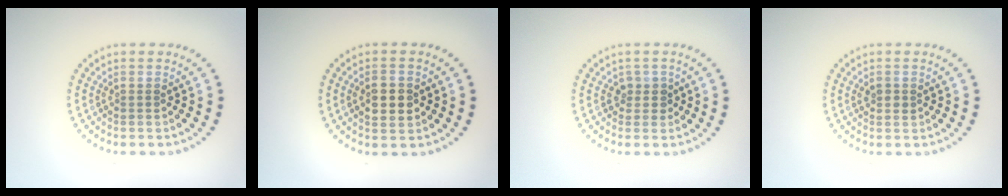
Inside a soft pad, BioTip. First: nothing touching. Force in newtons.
{"total": 2.9, "press": 2.9, "slide": 0.2}
{"total": 1.5, "press": 1.2, "slide": 0.8}
{"total": 1.0, "press": 1.0, "slide": 0.1}